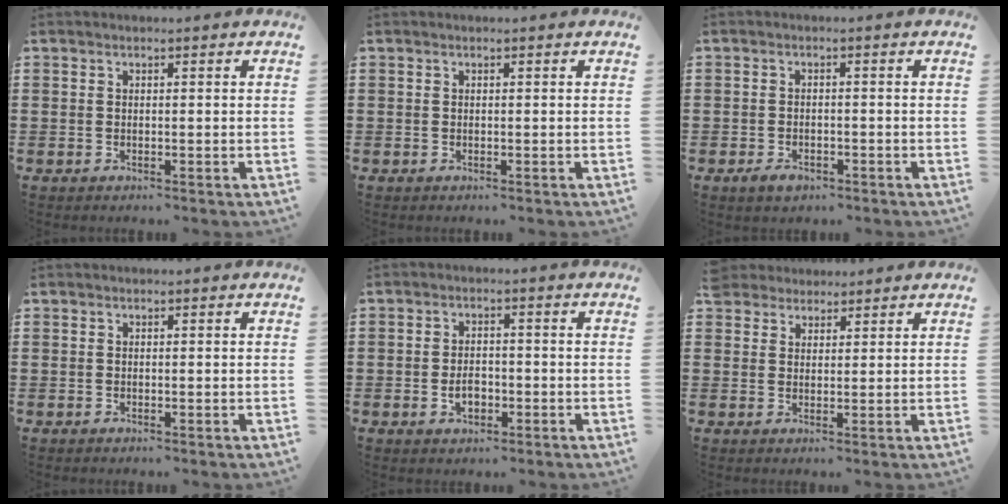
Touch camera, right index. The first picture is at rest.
{"total": 0.0}
{"total": 1.7, "force": [-1.2, 0.9, 0.8], "torque": [-0.018, 0.001, -0.024]}
{"total": 0.0}
{"total": 3.1, "force": [-1.0, 2.0, 2.3], "torque": [-0.036, 0.000, -0.021]}
{"total": 2.8, "force": [2.5, 1.3, -0.2], "torque": [-0.005, 0.007, 0.051]}